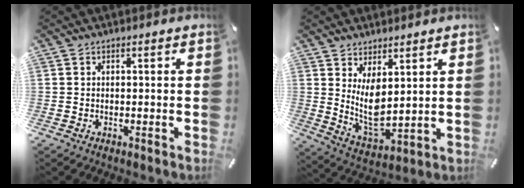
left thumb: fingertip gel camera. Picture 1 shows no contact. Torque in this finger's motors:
{"motor_torque": [-0.57, 2.25, 0.85, -0.04, 0.47]}